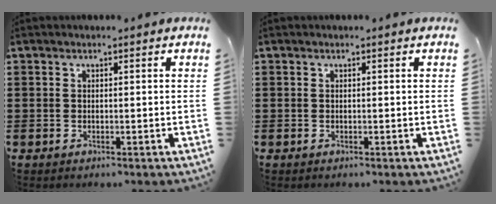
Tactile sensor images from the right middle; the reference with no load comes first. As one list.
[{"total": 0.0}]